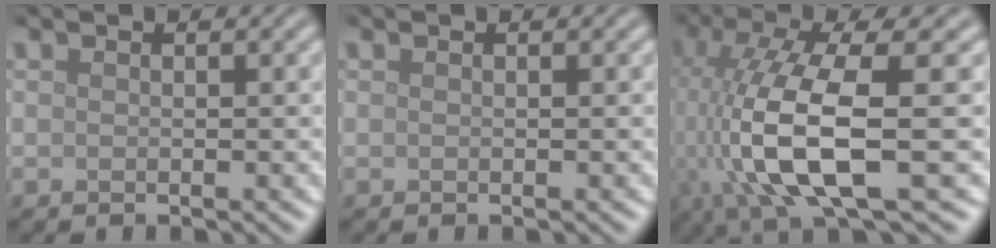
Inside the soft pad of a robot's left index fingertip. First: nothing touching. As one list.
[{"total": 0.0}, {"total": 11.5, "force": [-1.5, 3.6, 10.9], "torque": [-0.224, -0.009, -0.026]}]